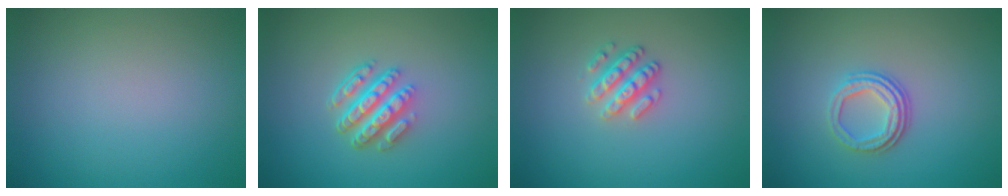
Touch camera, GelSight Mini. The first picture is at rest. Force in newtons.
{"total": 4.8, "press": 3.6, "slide": 3.2}
{"total": 2.5, "press": 2.4, "slide": 0.7}
{"total": 3.0, "press": 2.4, "slide": 1.9}